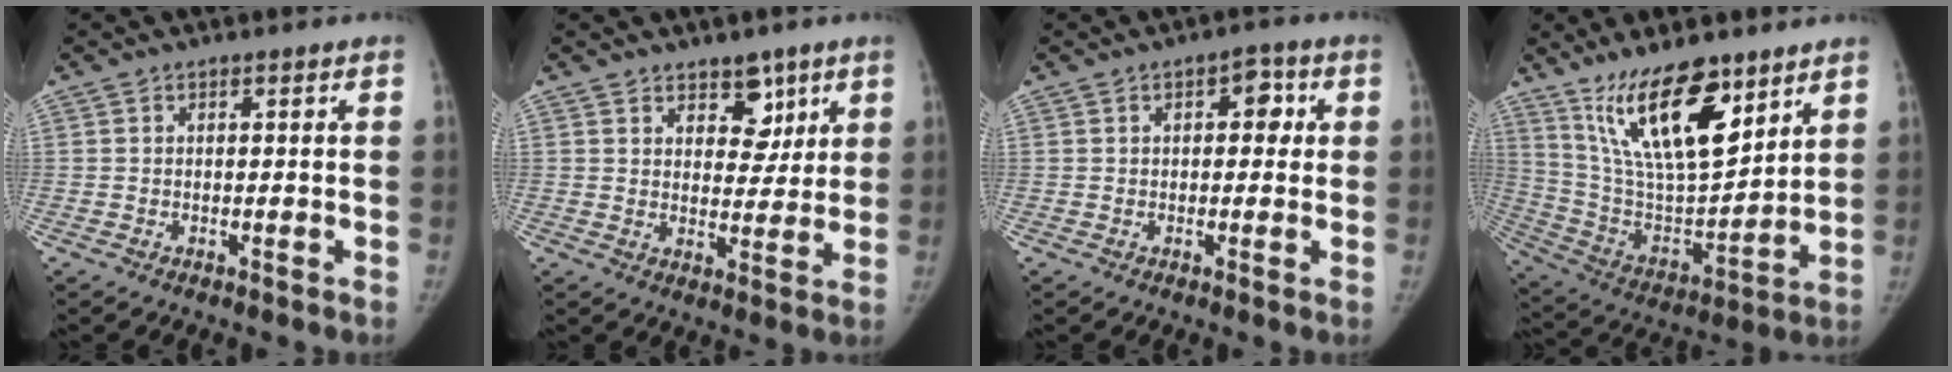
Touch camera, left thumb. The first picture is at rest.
{"total": 6.4, "force": [3.9, 4.1, 3.1], "torque": [-0.005, -0.025, 0.061]}
{"total": 4.3, "force": [0.9, 2.7, 3.2], "torque": [-0.016, 0.006, 0.005]}
{"total": 19.5, "force": [12.3, 7.0, 13.4], "torque": [-0.201, -0.068, 0.239]}